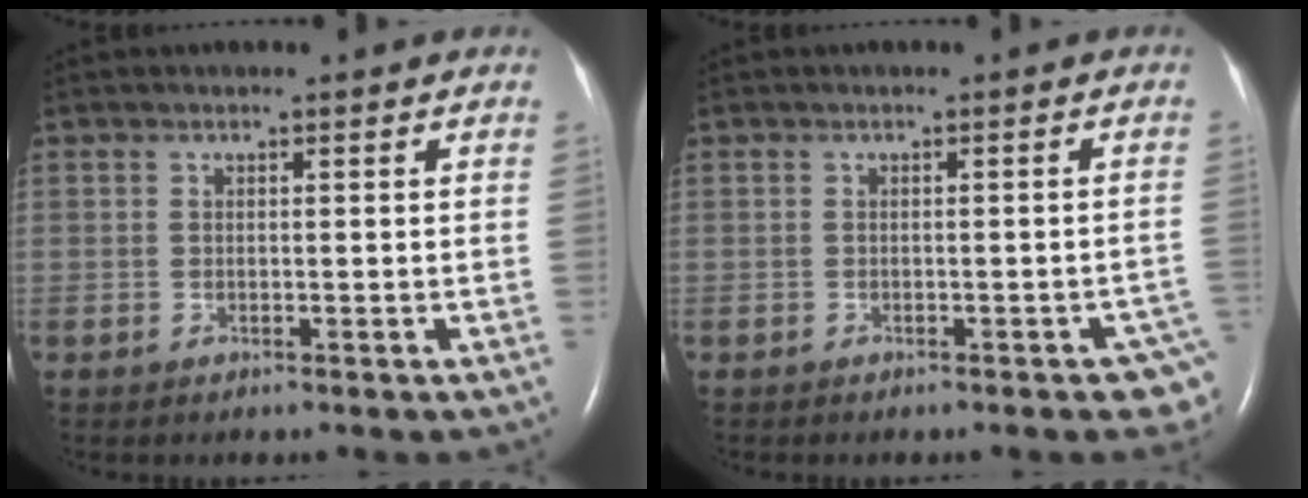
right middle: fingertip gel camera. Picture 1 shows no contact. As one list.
[{"total": 3.8, "force": [-2.4, 1.3, 2.7], "torque": [-0.010, 0.004, -0.029]}]